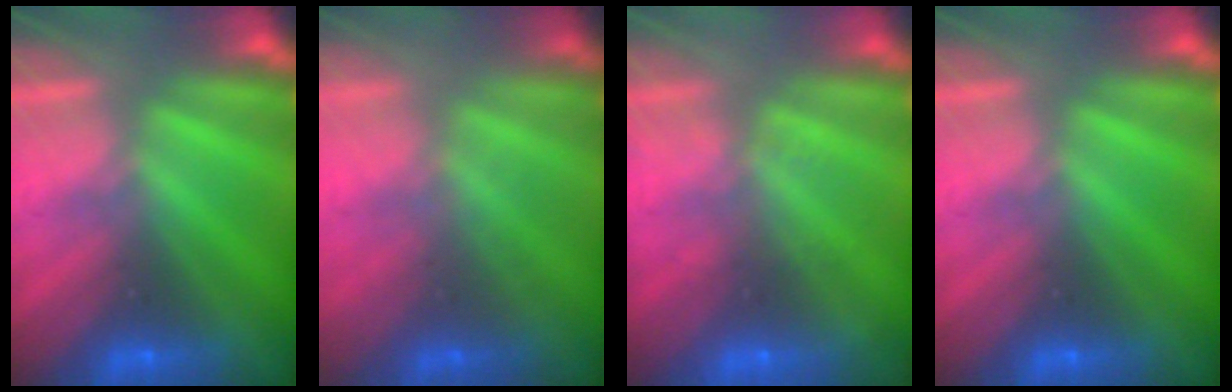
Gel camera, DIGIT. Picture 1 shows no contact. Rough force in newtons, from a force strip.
{"total": 1.7}
{"total": 1.9}
{"total": 0.0}